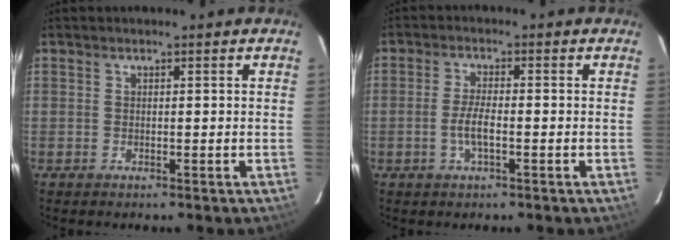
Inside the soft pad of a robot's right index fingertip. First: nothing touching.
{"total": 4.0, "force": [-1.2, 1.0, 3.7], "torque": [-0.077, -0.001, -0.023]}